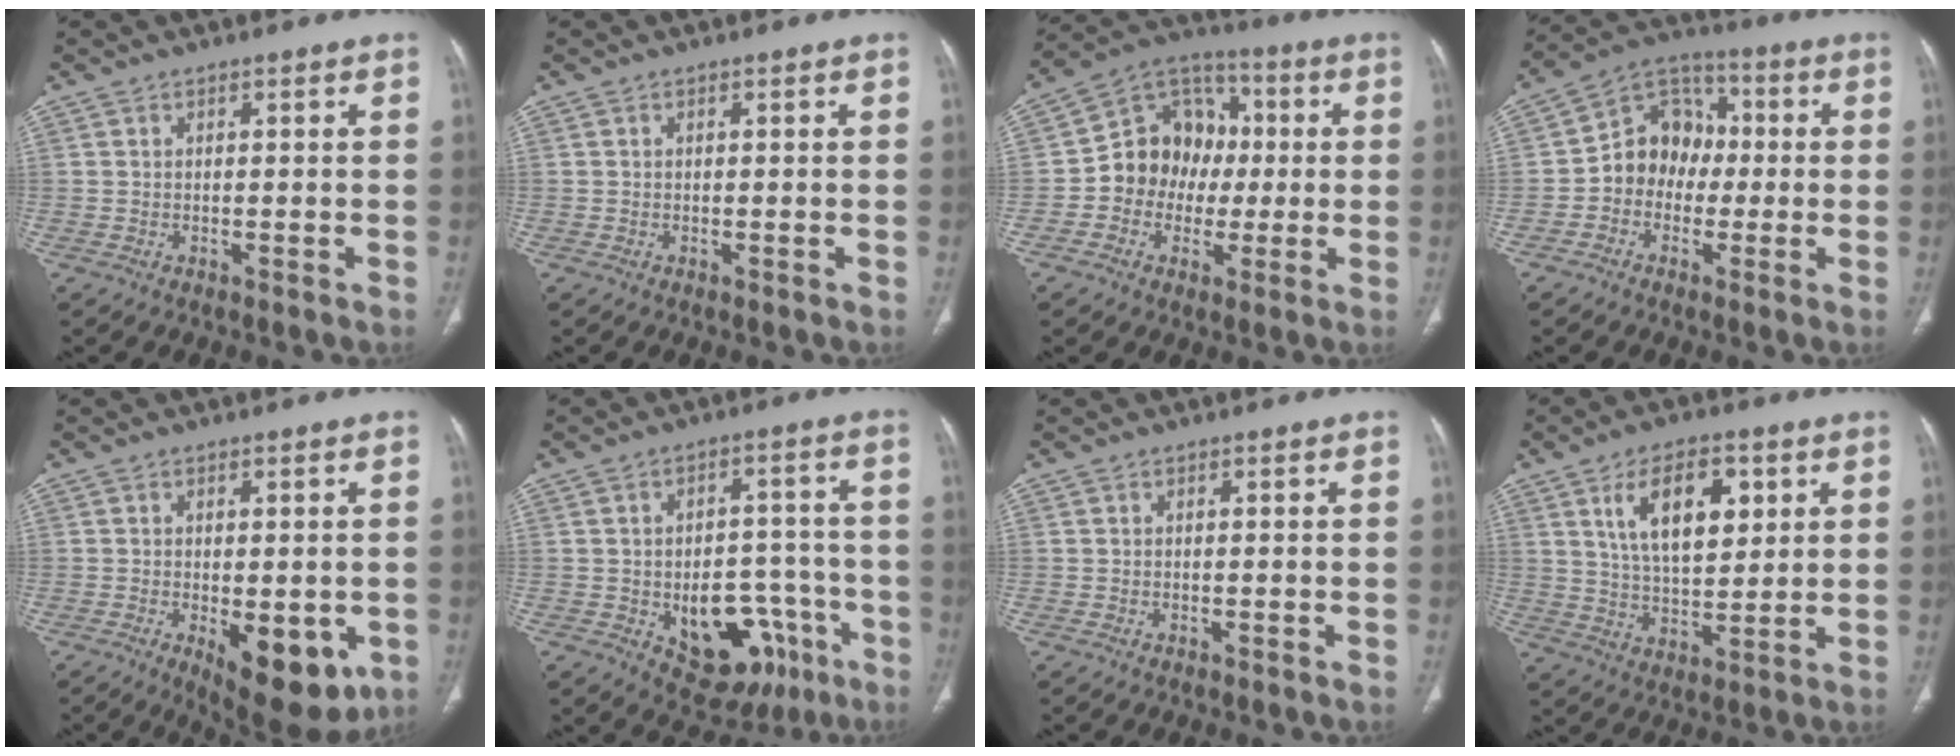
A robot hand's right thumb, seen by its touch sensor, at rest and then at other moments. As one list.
[{"total": 0.0}, {"total": 13.4, "force": [-0.9, 11.7, 6.4], "torque": [-0.058, 0.034, -0.025]}, {"total": 10.6, "force": [-1.2, 8.9, 5.5], "torque": [-0.049, 0.035, -0.036]}, {"total": 11.7, "force": [-3.7, 5.4, 9.7], "torque": [-0.110, -0.011, -0.037]}, {"total": 15.4, "force": [-6.0, 9.8, 10.3], "torque": [-0.095, 0.039, -0.068]}, {"total": 0.0}, {"total": 13.2, "force": [4.9, 6.9, 10.2], "torque": [-0.142, -0.016, 0.092]}]